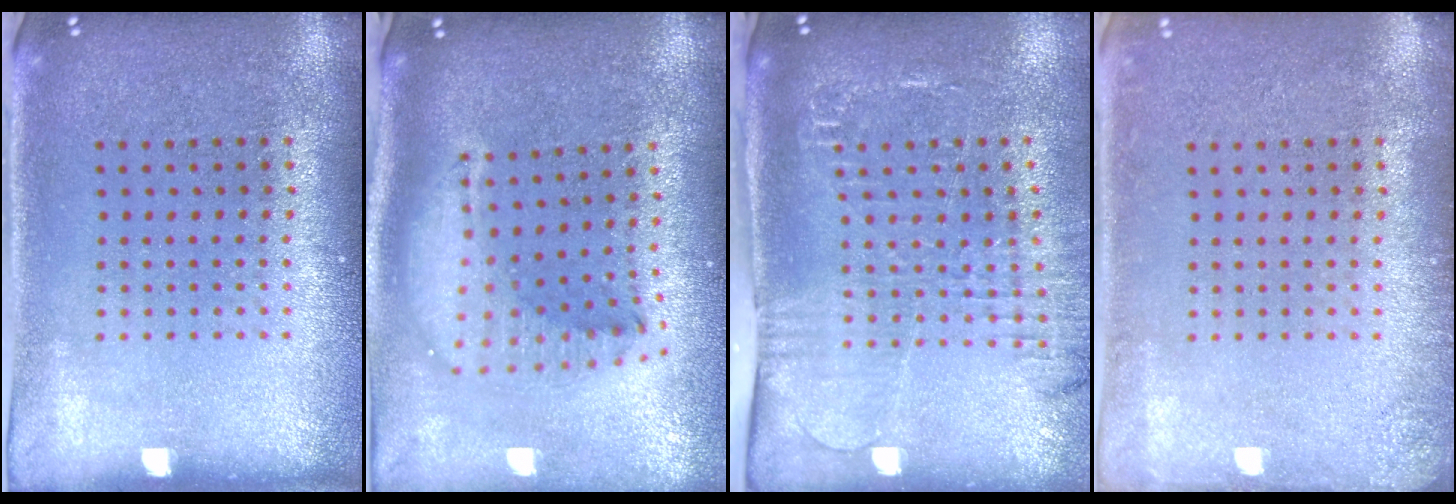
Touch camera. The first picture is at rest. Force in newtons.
{"total": 2.2, "press": 1.7, "slide": 1.4}
{"total": 1.9, "press": 1.8, "slide": 0.8}
{"total": 1.3, "press": 1.3, "slide": 0.2}